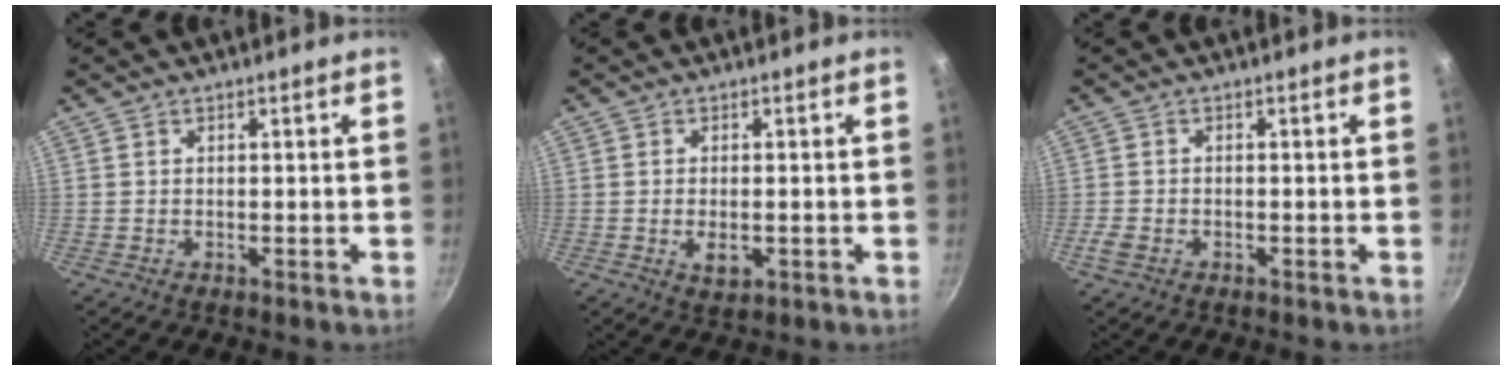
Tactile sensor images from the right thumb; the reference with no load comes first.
{"total": 3.5, "force": [-0.8, 1.9, 2.8], "torque": [-0.051, -0.003, -0.009]}
{"total": 2.4, "force": [-1.3, 1.5, 1.4], "torque": [-0.038, 0.006, -0.027]}